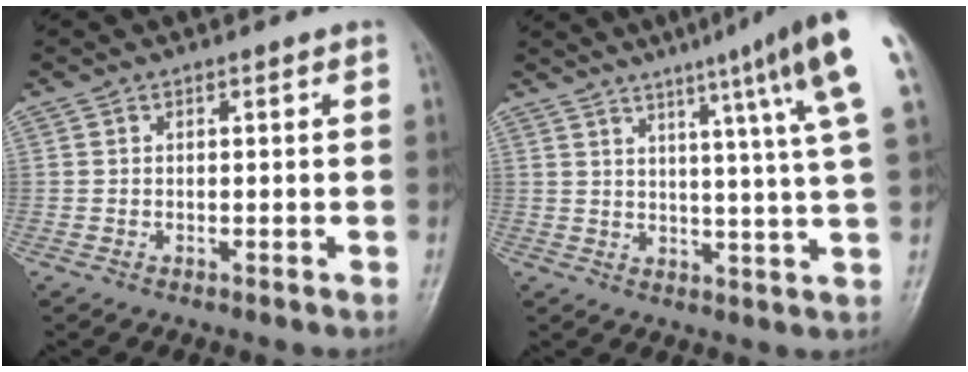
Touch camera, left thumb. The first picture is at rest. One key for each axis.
{"total": 16.3, "fx": 8.5, "fy": 0.0, "fz": 13.9, "tx": -0.188, "ty": -0.027, "tz": 0.097}